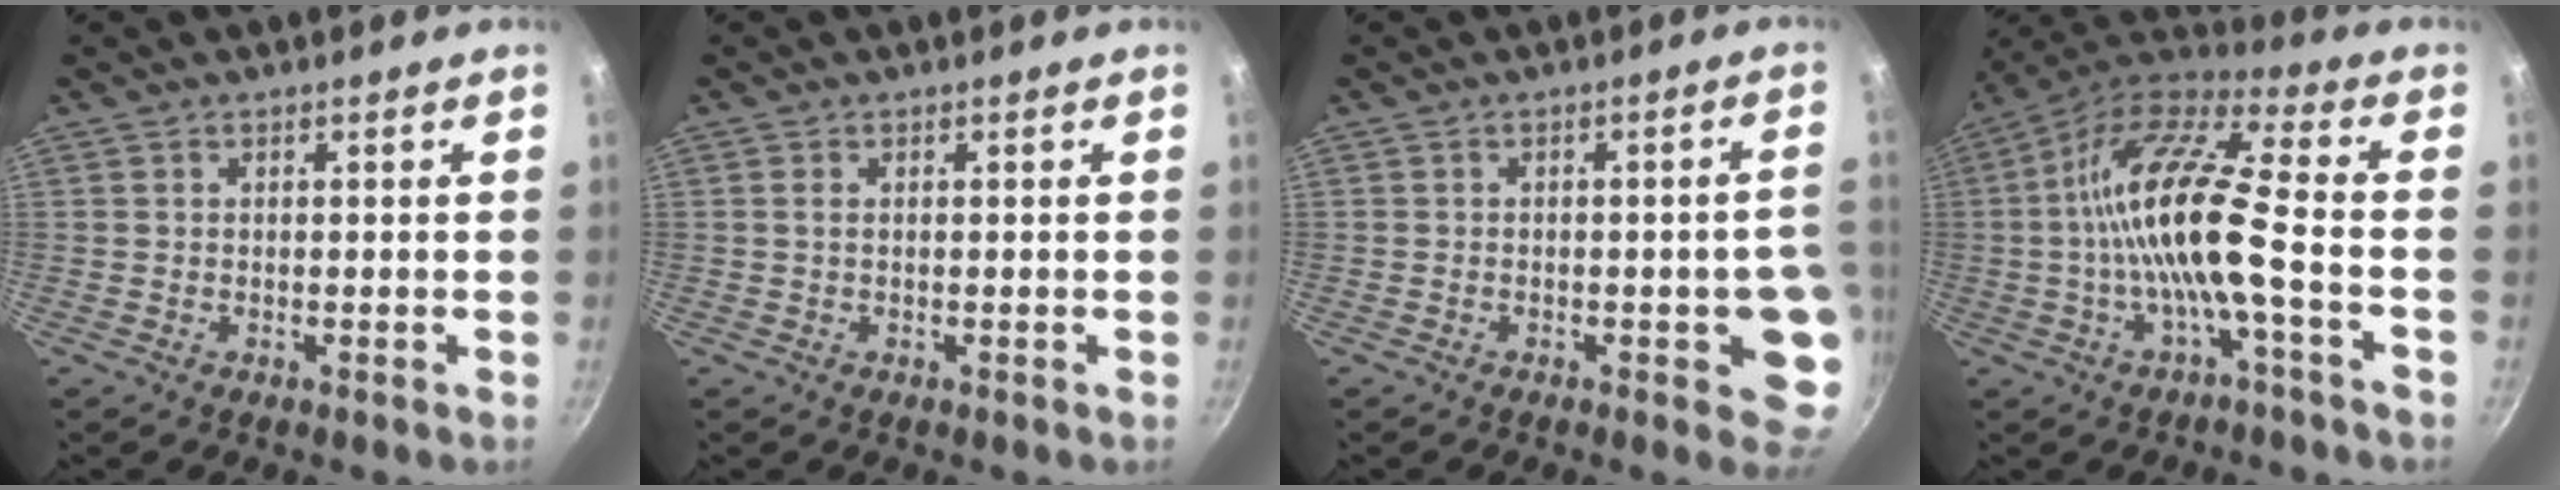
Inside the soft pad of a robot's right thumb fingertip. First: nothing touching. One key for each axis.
{"total": 0.9, "fx": 0.2, "fy": 0.4, "fz": 0.8, "tx": -0.015, "ty": 0.000, "tz": 0.002}
{"total": 8.2, "fx": -1.9, "fy": 3.1, "fz": 7.3, "tx": -0.048, "ty": 0.011, "tz": -0.020}
{"total": 16.8, "fx": -2.7, "fy": 3.7, "fz": 16.2, "tx": -0.301, "ty": 0.037, "tz": -0.064}